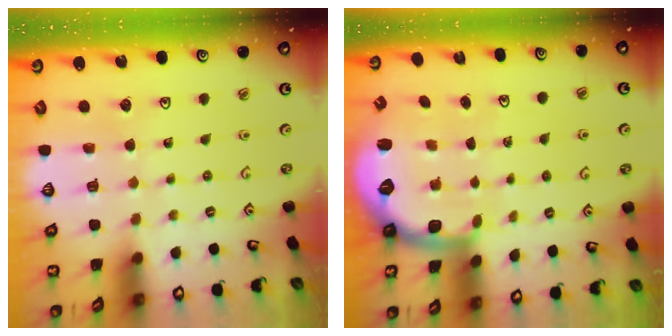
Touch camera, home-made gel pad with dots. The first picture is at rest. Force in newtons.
{"total": 1.9, "press": 1.8, "slide": 0.5}